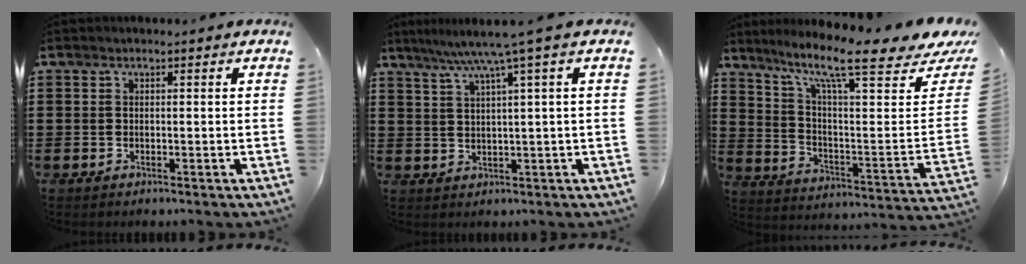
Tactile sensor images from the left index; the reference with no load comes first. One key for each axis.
{"total": 5.4, "fx": 2.8, "fy": -0.8, "fz": 4.6, "tx": -0.097, "ty": -0.009, "tz": 0.042}
{"total": 12.3, "fx": 9.2, "fy": 1.7, "fz": 8.1, "tx": -0.168, "ty": -0.067, "tz": 0.146}